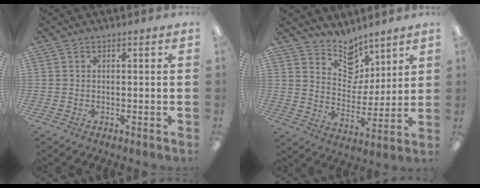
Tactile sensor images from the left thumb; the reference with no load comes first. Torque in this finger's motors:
{"motor_torque": [0.83, -0.08, -0.36, -0.46, 0.02]}